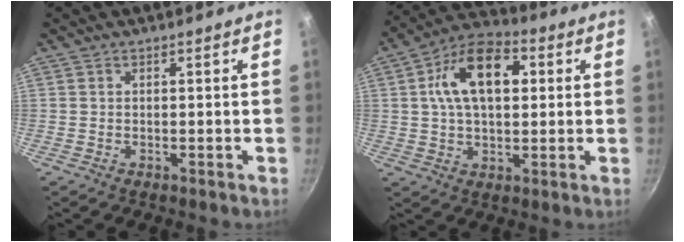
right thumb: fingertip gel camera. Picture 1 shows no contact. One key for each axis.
{"total": 14.8, "fx": 3.3, "fy": 8.6, "fz": 11.6, "tx": -0.188, "ty": 0.018, "tz": 0.048}